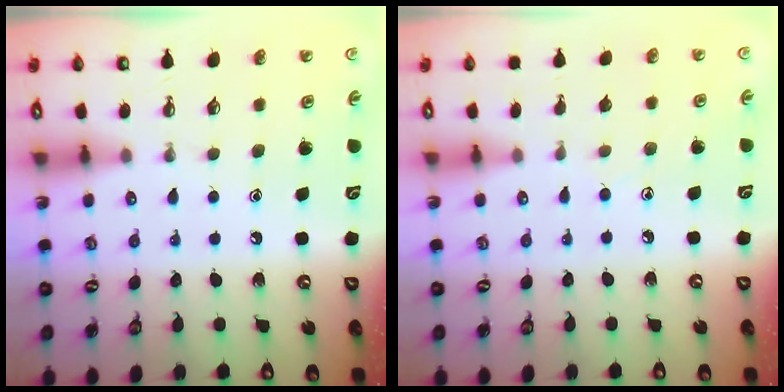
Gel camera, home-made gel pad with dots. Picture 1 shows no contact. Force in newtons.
{"total": 4.6, "press": 4.5, "slide": 0.5}